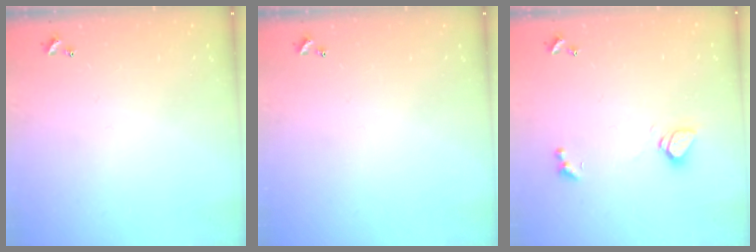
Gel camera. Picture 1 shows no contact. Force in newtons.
{"total": 0.0}
{"total": 2.3, "press": 2.3, "slide": 0.2}